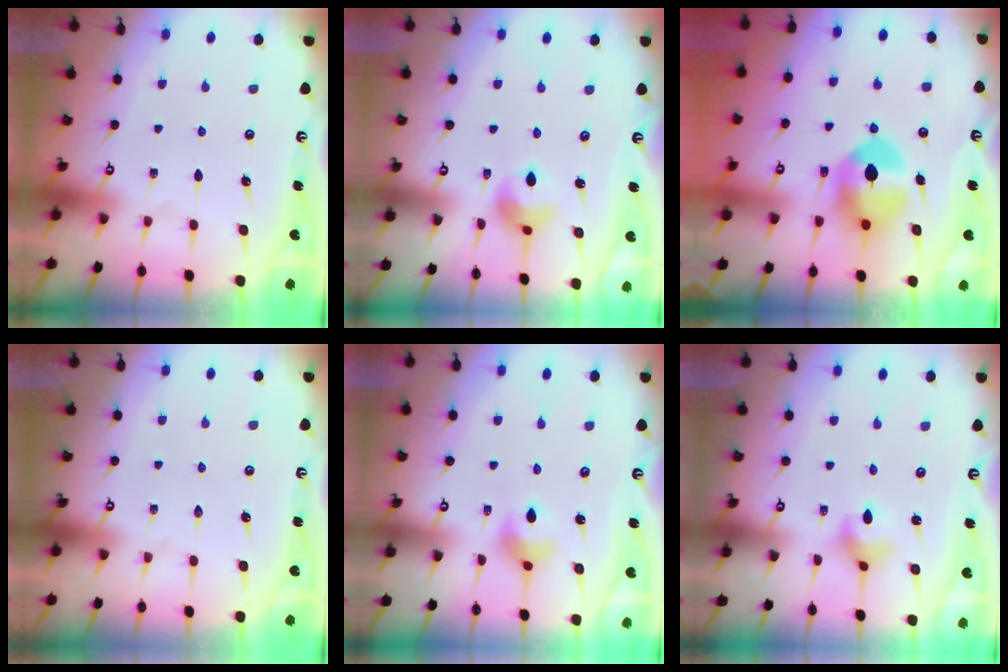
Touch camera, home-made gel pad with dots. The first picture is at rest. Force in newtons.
{"total": 8.5, "press": 8.5, "slide": 0.6}
{"total": 11.0, "press": 10.9, "slide": 1.3}
{"total": 0.0}
{"total": 5.5, "press": 5.5, "slide": 0.5}
{"total": 3.5, "press": 3.4, "slide": 0.8}